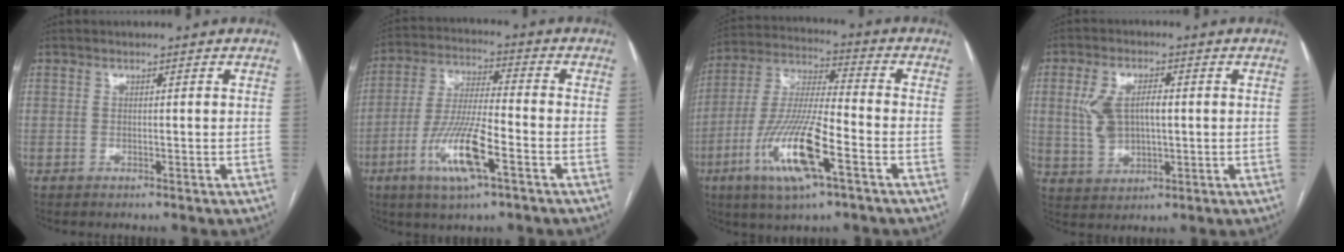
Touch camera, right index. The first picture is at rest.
{"total": 12.0, "force": [-5.1, 1.8, 10.7], "torque": [-0.217, -0.012, -0.094]}
{"total": 15.4, "force": [-6.4, 2.3, 13.9], "torque": [-0.285, -0.016, -0.116]}
{"total": 7.5, "force": [0.9, 4.1, 6.2], "torque": [-0.133, 0.016, 0.025]}